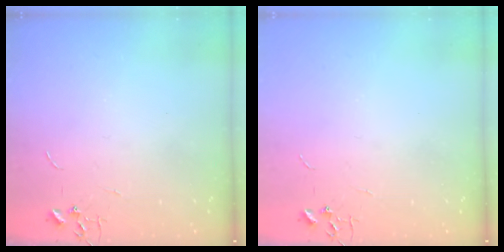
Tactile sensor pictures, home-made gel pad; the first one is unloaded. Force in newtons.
{"total": 0.0}